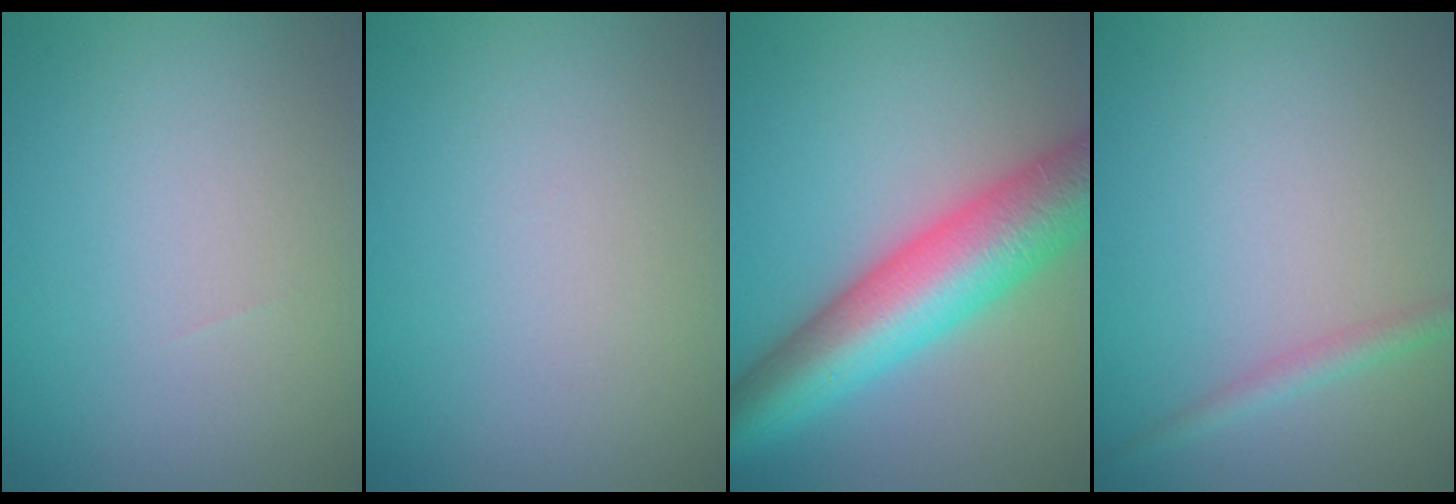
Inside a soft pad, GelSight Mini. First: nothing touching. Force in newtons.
{"total": 0.0}
{"total": 10.1, "press": 10.1, "slide": 0.2}
{"total": 1.5, "press": 1.5, "slide": 0.0}